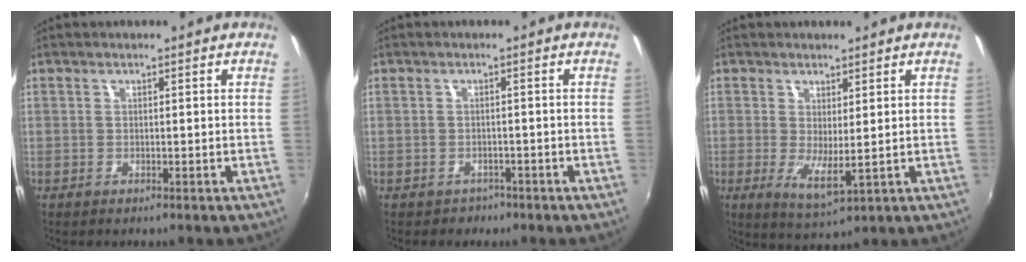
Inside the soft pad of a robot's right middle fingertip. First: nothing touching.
{"total": 2.3, "force": [-1.4, 1.9, 0.3], "torque": [-0.011, -0.001, -0.017]}
{"total": 4.7, "force": [0.3, 1.3, 4.5], "torque": [-0.079, -0.017, 0.009]}